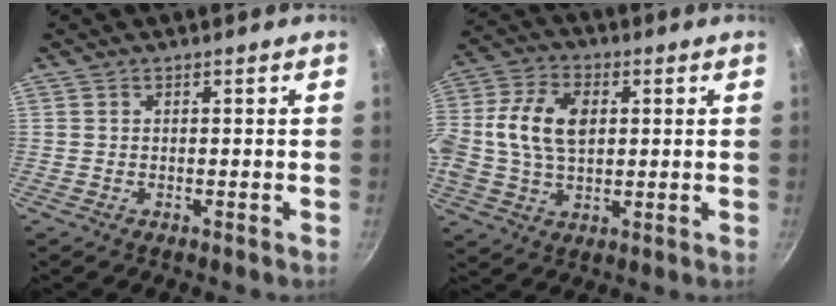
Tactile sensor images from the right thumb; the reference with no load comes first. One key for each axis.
{"total": 13.5, "fx": 1.8, "fy": 8.8, "fz": 10.1, "tx": -0.187, "ty": 0.015, "tz": 0.020}